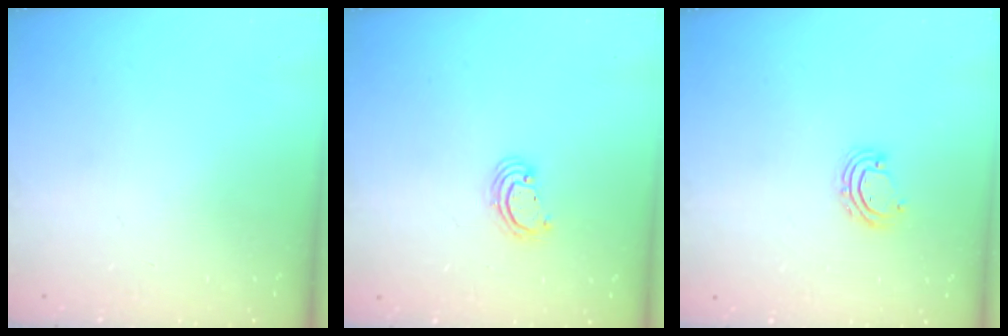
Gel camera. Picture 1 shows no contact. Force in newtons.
{"total": 2.8, "press": 2.8, "slide": 0.2}
{"total": 5.6, "press": 5.6, "slide": 0.4}